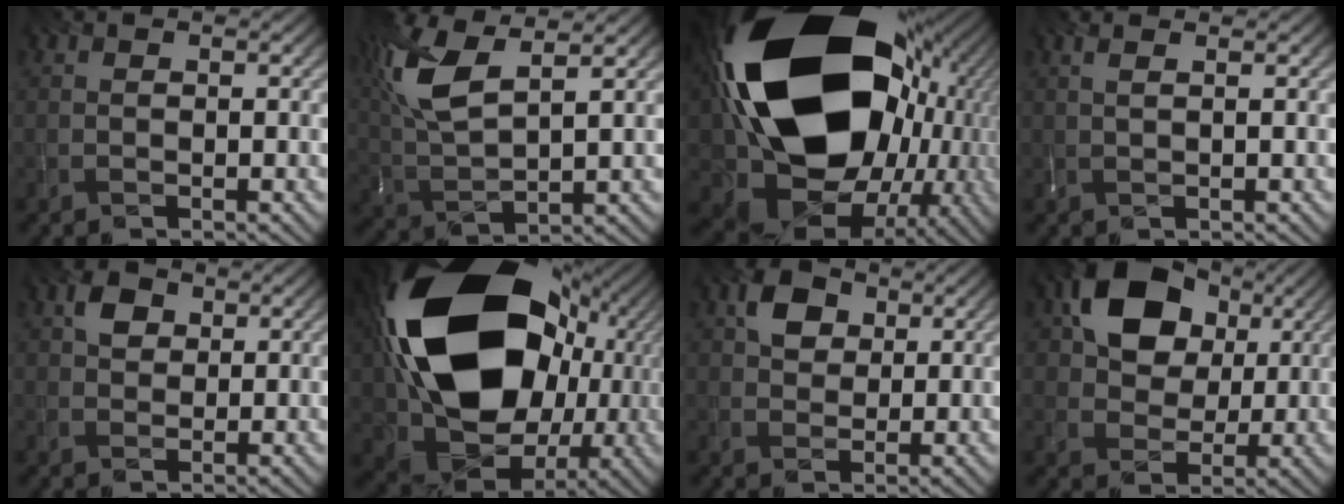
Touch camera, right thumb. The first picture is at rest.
{"total": 12.1, "force": [5.7, 4.6, 9.6], "torque": [-0.254, 0.020, 0.115]}
{"total": 23.4, "force": [1.9, 16.5, 16.4], "torque": [-0.339, -0.089, 0.076]}
{"total": 1.6, "force": [0.8, 0.0, 1.4], "torque": [-0.038, 0.007, 0.018]}
{"total": 3.0, "force": [1.1, 2.3, 1.6], "torque": [-0.037, 0.007, 0.015]}
{"total": 22.8, "force": [4.4, 16.5, 15.1], "torque": [-0.362, -0.029, 0.098]}
{"total": 4.5, "force": [1.7, 3.3, 2.4], "torque": [-0.054, 0.009, 0.022]}
{"total": 12.3, "force": [4.1, 8.8, 7.5], "torque": [-0.144, 0.011, 0.066]}